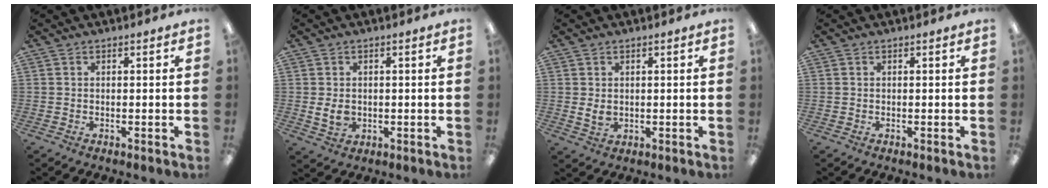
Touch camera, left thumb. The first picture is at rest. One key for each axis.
{"total": 3.7, "fx": 0.2, "fy": 2.8, "fz": 2.4, "tx": -0.044, "ty": -0.003, "tz": 0.003}
{"total": 2.6, "fx": 0.6, "fy": 1.8, "fz": 1.7, "tx": -0.025, "ty": -0.001, "tz": 0.010}
{"total": 0.0}